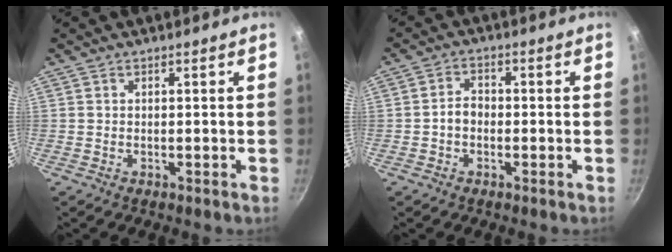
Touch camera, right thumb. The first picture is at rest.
{"total": 3.3, "force": [-0.8, 2.4, 2.0], "torque": [-0.023, 0.018, -0.019]}